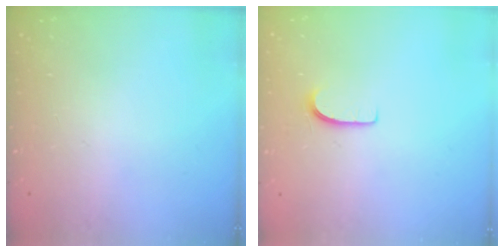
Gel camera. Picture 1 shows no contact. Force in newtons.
{"total": 5.4, "press": 5.3, "slide": 0.5}